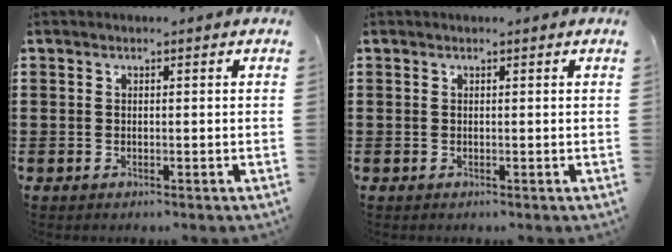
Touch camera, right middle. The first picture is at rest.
{"total": 0.0}